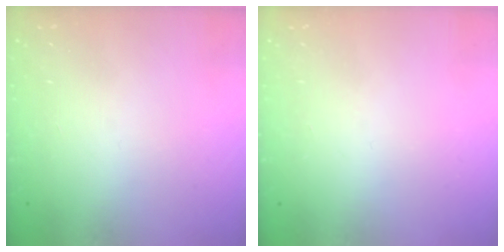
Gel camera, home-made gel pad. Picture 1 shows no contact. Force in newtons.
{"total": 0.0}